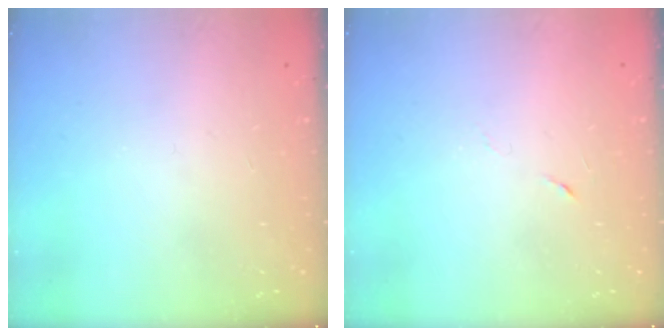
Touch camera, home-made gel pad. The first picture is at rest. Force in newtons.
{"total": 2.9, "press": 2.7, "slide": 1.0}